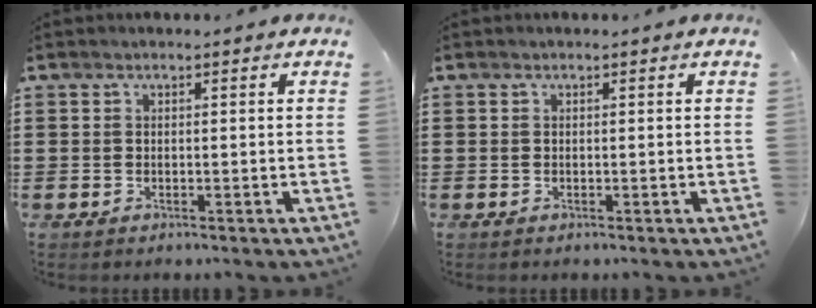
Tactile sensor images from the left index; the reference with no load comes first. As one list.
[{"total": 0.0}]